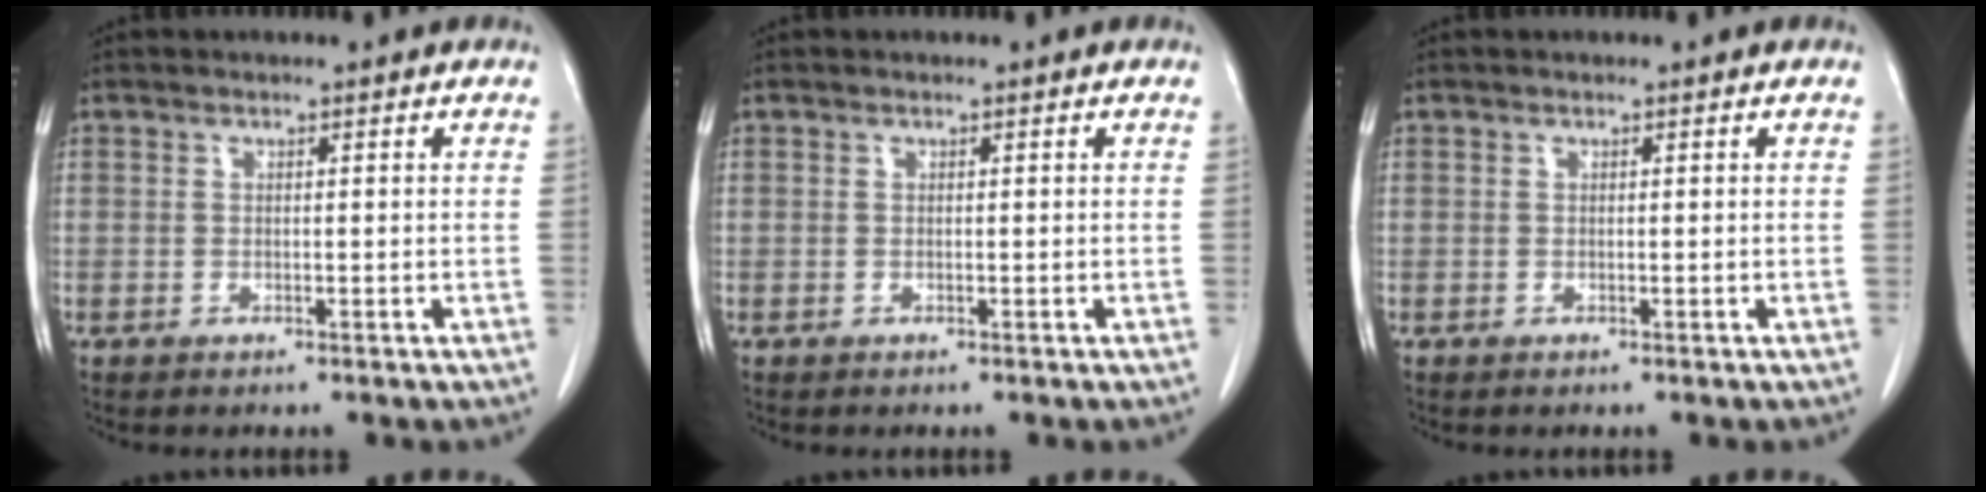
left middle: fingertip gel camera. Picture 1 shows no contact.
{"total": 0.0}
{"total": 0.0}